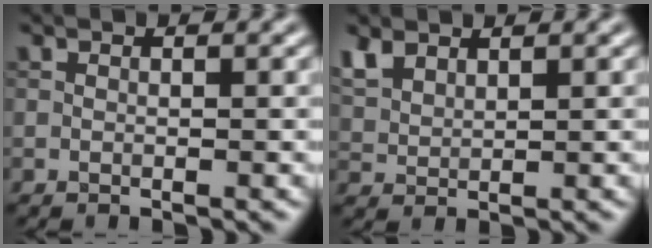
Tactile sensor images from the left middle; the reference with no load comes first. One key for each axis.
{"total": 2.8, "fx": 2.0, "fy": 1.5, "fz": 1.3, "tx": -0.038, "ty": 0.004, "tz": 0.047}